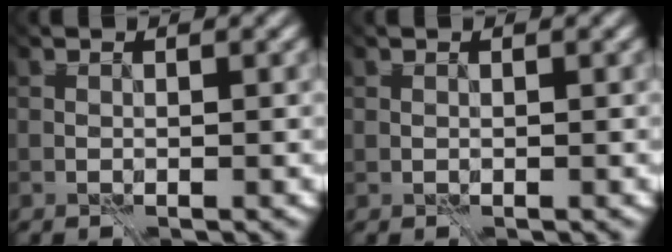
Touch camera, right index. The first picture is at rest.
{"total": 0.0}